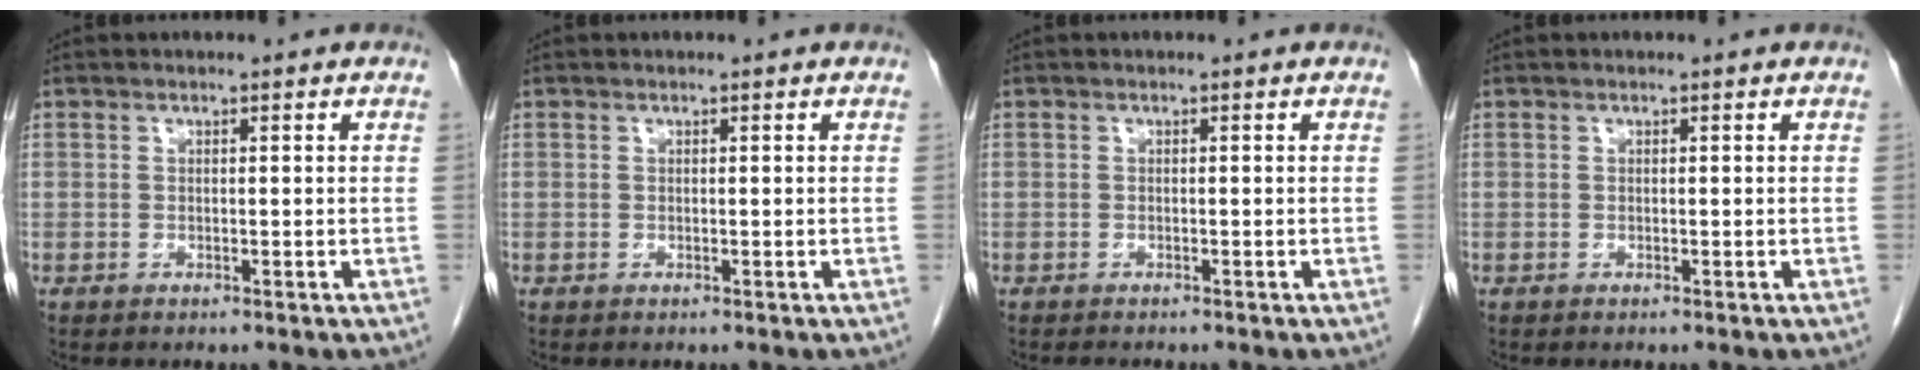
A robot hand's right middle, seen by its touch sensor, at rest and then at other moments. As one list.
[{"total": 0.0}, {"total": 1.1, "force": [-1.0, 0.0, 0.4], "torque": [-0.014, -0.006, -0.013]}, {"total": 0.0}]